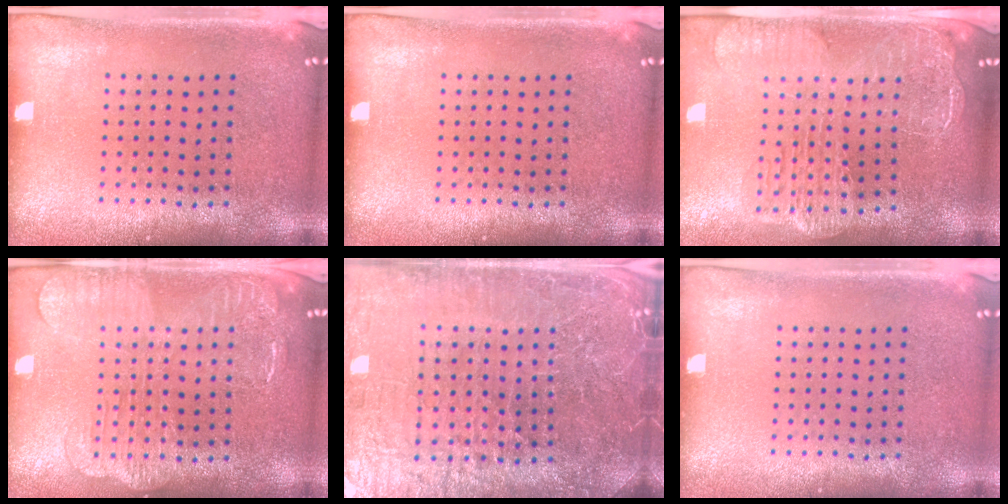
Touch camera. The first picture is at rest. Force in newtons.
{"total": 0.0}
{"total": 2.8, "press": 2.4, "slide": 1.6}
{"total": 2.0, "press": 2.0, "slide": 0.4}
{"total": 5.7, "press": 5.2, "slide": 2.1}
{"total": 0.0}